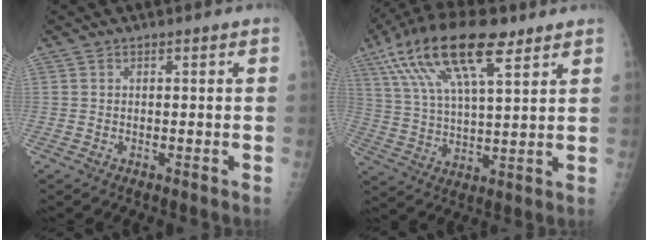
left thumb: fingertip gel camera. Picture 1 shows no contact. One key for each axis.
{"total": 18.6, "fx": 10.2, "fy": 6.5, "fz": 14.1, "tx": -0.261, "ty": -0.005, "tz": 0.187}